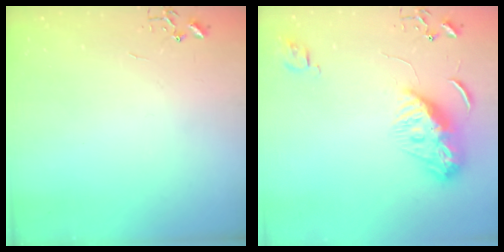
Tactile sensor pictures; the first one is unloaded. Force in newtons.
{"total": 11.8, "press": 11.7, "slide": 1.1}